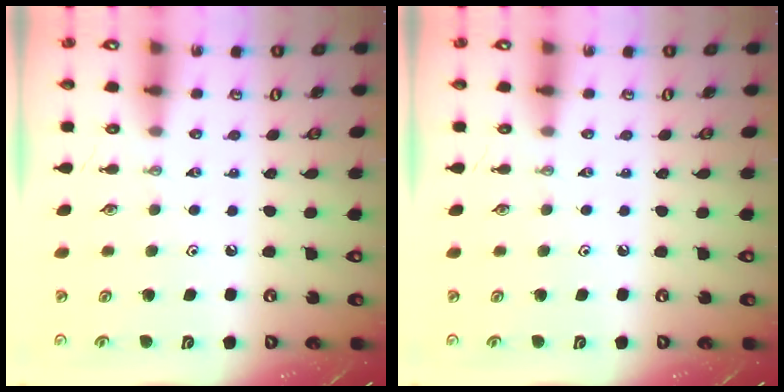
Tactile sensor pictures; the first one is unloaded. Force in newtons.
{"total": 0.0}